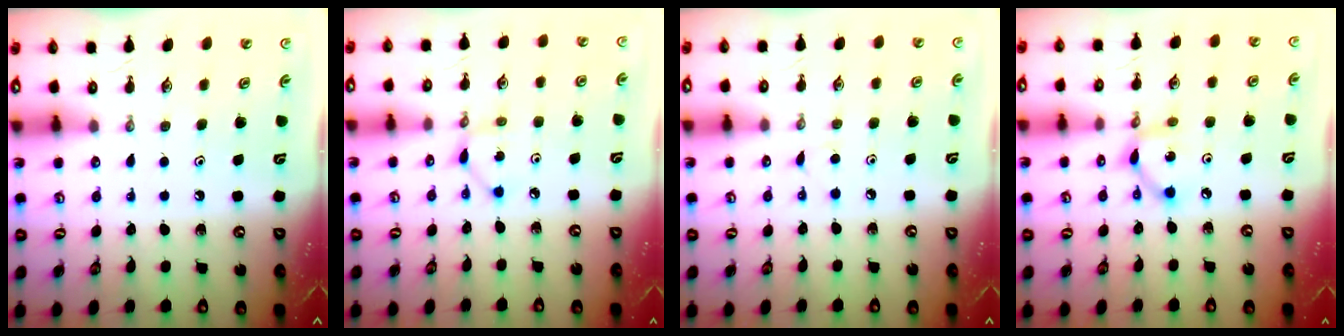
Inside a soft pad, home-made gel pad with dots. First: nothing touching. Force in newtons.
{"total": 3.1, "press": 3.1, "slide": 0.1}
{"total": 3.4, "press": 3.4, "slide": 0.4}
{"total": 7.0, "press": 7.0, "slide": 0.3}